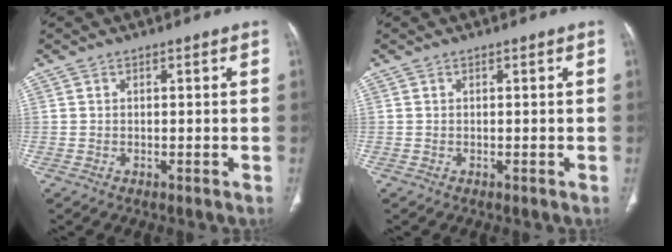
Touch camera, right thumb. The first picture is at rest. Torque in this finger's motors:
{"motor_torque": [-0.21, 0.05, 0.04, 0.15, -0.01]}